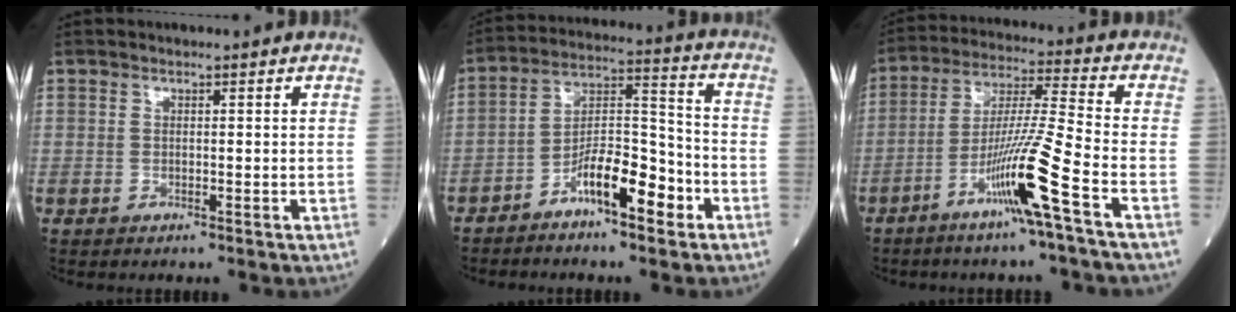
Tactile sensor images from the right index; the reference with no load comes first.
{"total": 10.0, "force": [-5.6, 2.8, 7.8], "torque": [-0.137, 0.022, -0.098]}
{"total": 11.7, "force": [-5.7, -1.8, 10.1], "torque": [-0.191, -0.008, -0.110]}